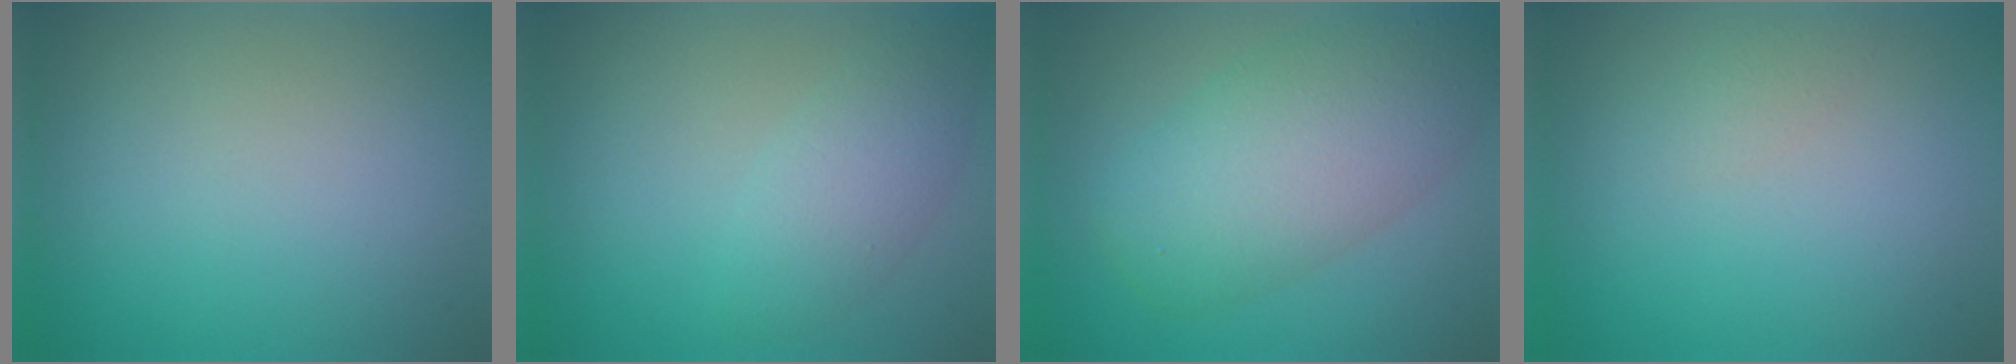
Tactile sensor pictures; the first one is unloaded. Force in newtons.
{"total": 3.1, "press": 3.1, "slide": 0.1}
{"total": 7.9, "press": 7.9, "slide": 0.2}
{"total": 1.0, "press": 1.0, "slide": 0.0}